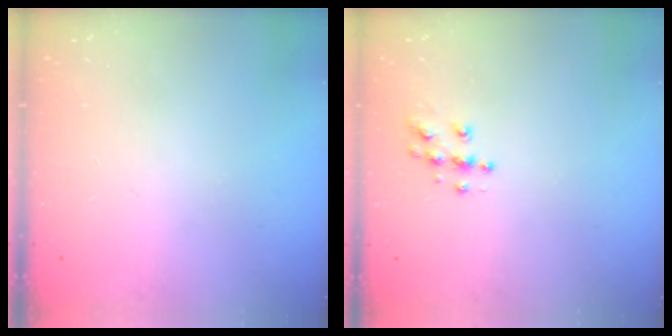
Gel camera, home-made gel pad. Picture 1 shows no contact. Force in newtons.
{"total": 7.6, "press": 7.6, "slide": 0.4}